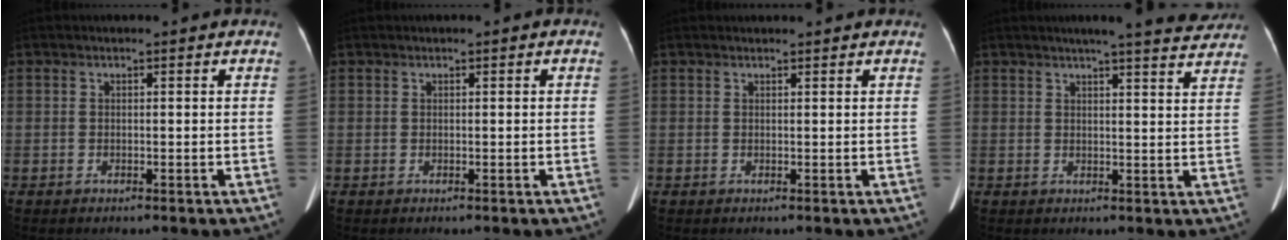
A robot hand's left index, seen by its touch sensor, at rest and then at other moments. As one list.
[{"total": 0.0}, {"total": 1.8, "force": [1.7, 0.2, 0.4], "torque": [-0.010, 0.020, 0.025]}, {"total": 10.2, "force": [9.1, 0.8, 4.6], "torque": [-0.054, -0.001, 0.092]}]